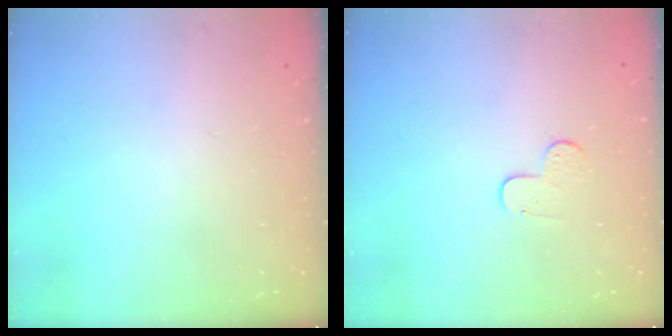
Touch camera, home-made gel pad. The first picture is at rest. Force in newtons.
{"total": 5.9, "press": 5.8, "slide": 0.6}